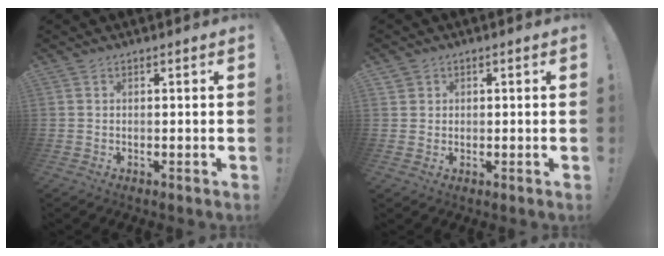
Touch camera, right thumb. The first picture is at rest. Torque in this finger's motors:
{"motor_torque": [-0.04, -0.13, -0.05, 0.14, -0.01]}